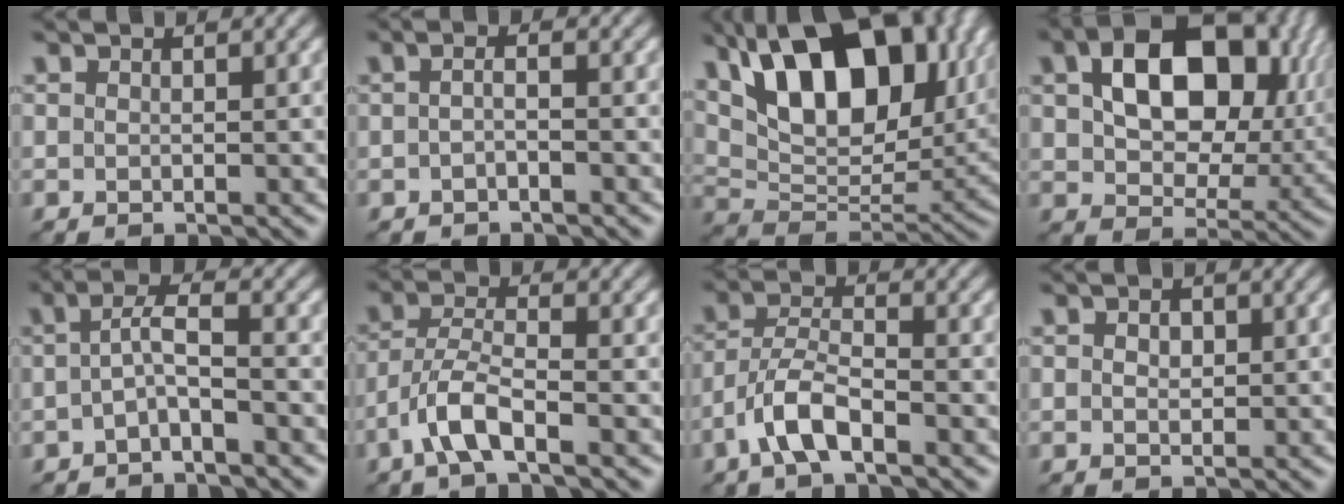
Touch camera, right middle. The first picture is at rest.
{"total": 1.2, "force": [-0.5, 0.2, 1.1], "torque": [-0.021, -0.002, -0.010]}
{"total": 15.0, "force": [7.1, 8.0, 10.6], "torque": [-0.173, 0.016, 0.120]}
{"total": 13.9, "force": [3.6, 8.7, 10.2], "torque": [-0.157, 0.008, 0.067]}
{"total": 2.4, "force": [-0.6, 0.5, 2.3], "torque": [-0.046, 0.006, -0.016]}
{"total": 4.1, "force": [-2.4, 1.0, 3.2], "torque": [-0.070, 0.007, -0.055]}
{"total": 4.3, "force": [-2.4, 1.4, 3.2], "torque": [-0.067, 0.008, -0.055]}
{"total": 1.1, "force": [0.2, 0.7, 0.8], "torque": [-0.013, 0.000, 0.002]}